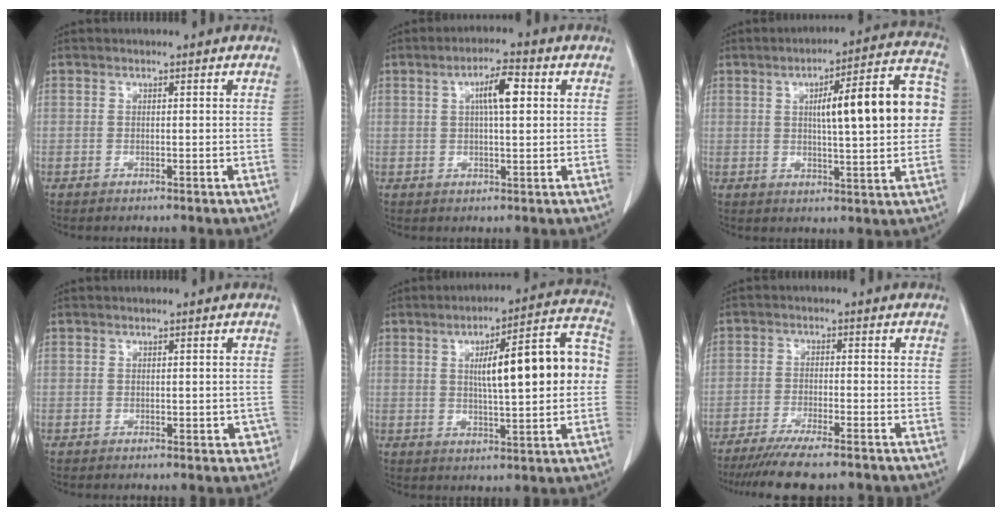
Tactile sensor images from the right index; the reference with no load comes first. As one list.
[{"total": 5.5, "force": [1.5, 0.9, 5.2], "torque": [-0.091, 0.009, 0.024]}, {"total": 15.5, "force": [2.0, 2.5, 15.2], "torque": [-0.204, 0.037, 0.027]}, {"total": 2.8, "force": [-0.7, 1.8, 2.0], "torque": [-0.005, 0.009, -0.003]}, {"total": 15.1, "force": [1.4, 2.3, 14.9], "torque": [-0.211, 0.036, 0.021]}, {"total": 11.2, "force": [-9.4, 0.9, 6.1], "torque": [-0.086, -0.025, -0.145]}]